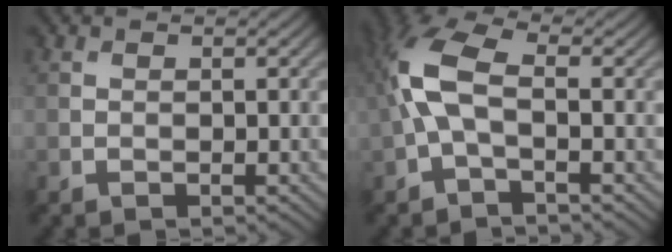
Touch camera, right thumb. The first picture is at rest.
{"total": 6.9, "force": [-0.2, 3.1, 6.2], "torque": [-0.153, 0.020, -0.017]}